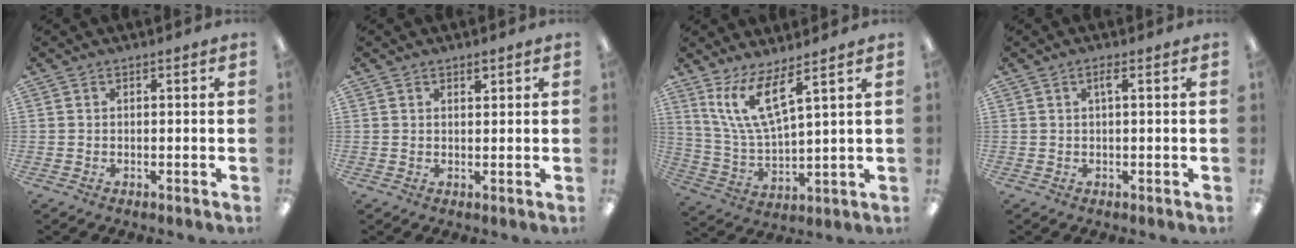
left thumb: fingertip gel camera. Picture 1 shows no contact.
{"total": 1.8, "force": [1.5, 0.8, 0.8], "torque": [0.000, -0.006, 0.023]}
{"total": 12.1, "force": [8.1, 3.3, 8.4], "torque": [-0.184, -0.024, 0.148]}
{"total": 2.0, "force": [0.9, 0.4, 1.8], "torque": [-0.030, 0.003, 0.012]}